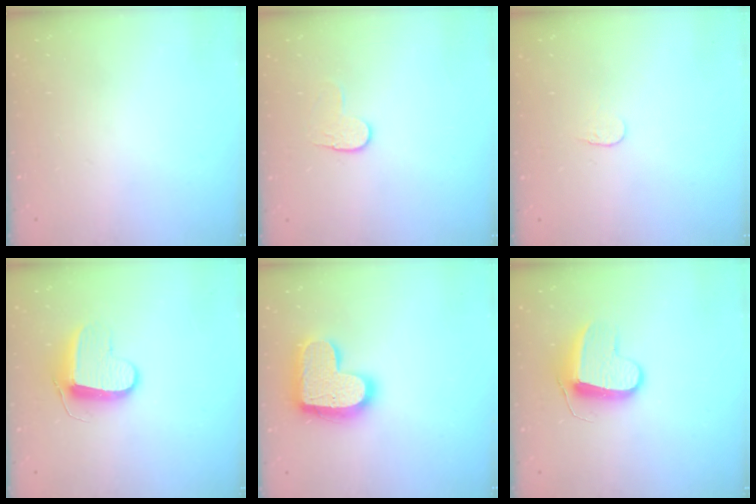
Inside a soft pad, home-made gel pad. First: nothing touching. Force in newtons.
{"total": 5.3, "press": 5.3, "slide": 0.5}
{"total": 3.8, "press": 3.7, "slide": 0.4}
{"total": 9.5, "press": 9.5, "slide": 0.4}
{"total": 17.7, "press": 17.6, "slide": 1.3}
{"total": 9.9, "press": 9.9, "slide": 0.2}